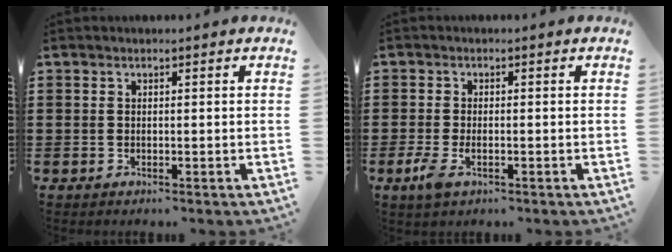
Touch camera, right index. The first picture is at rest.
{"total": 2.4, "force": [-1.1, 1.0, 1.9], "torque": [-0.047, -0.006, -0.024]}